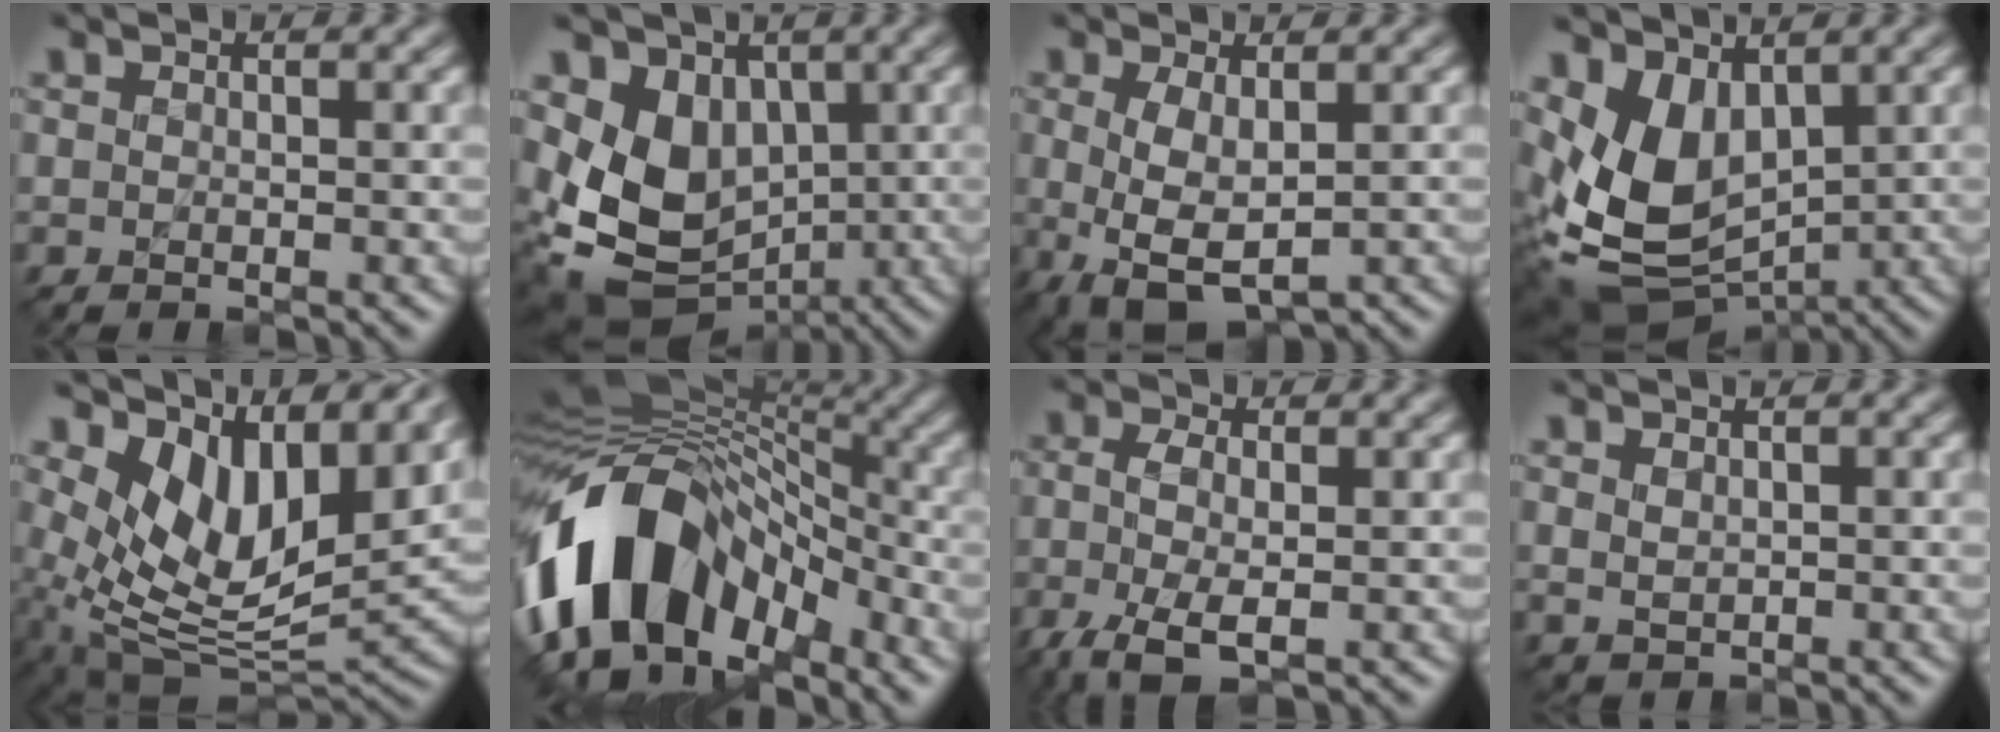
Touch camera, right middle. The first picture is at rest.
{"total": 7.3, "force": [0.0, 6.0, 4.1], "torque": [-0.078, -0.019, -0.002]}
{"total": 4.3, "force": [-0.6, 2.1, 3.7], "torque": [-0.090, -0.014, -0.002]}
{"total": 6.9, "force": [0.6, 4.9, 4.8], "torque": [-0.108, -0.022, 0.018]}
{"total": 10.4, "force": [3.7, 6.3, 7.4], "torque": [-0.148, -0.011, 0.065]}
{"total": 13.1, "force": [-5.3, 8.7, 8.2], "torque": [-0.148, 0.022, -0.110]}
{"total": 5.0, "force": [-2.0, 2.4, 4.0], "torque": [-0.102, -0.002, -0.041]}
{"total": 0.9, "force": [0.7, 0.4, 0.1], "torque": [-0.007, 0.001, 0.021]}